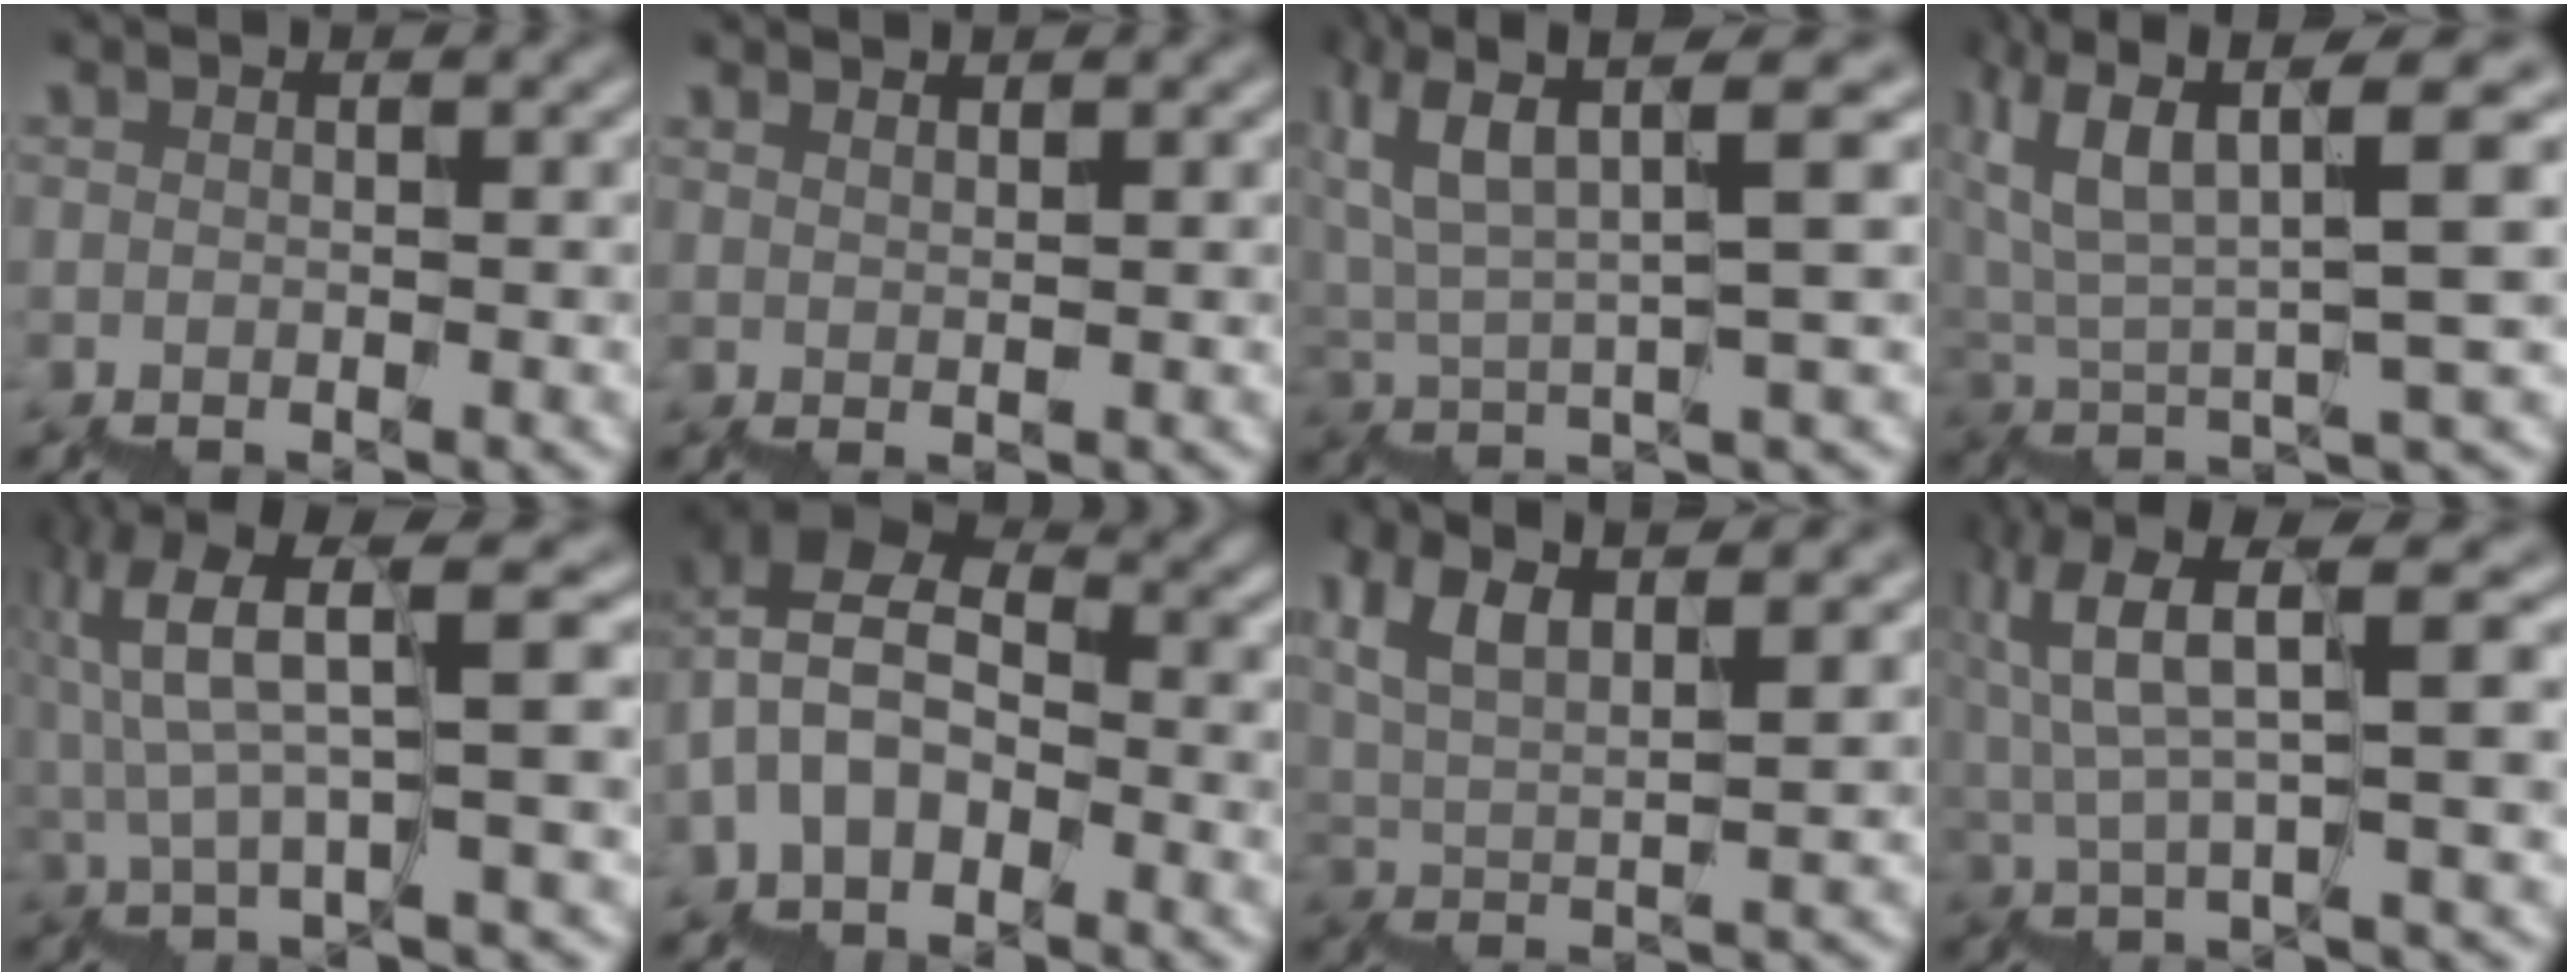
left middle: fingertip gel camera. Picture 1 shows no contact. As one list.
[{"total": 1.3, "force": [1.1, 0.2, 0.6], "torque": [0.010, 0.000, 0.021]}, {"total": 5.7, "force": [3.7, 0.2, 4.3], "torque": [-0.086, 0.015, 0.067]}, {"total": 7.0, "force": [4.1, 0.8, 5.6], "torque": [-0.097, 0.017, 0.076]}, {"total": 8.6, "force": [3.0, 1.6, 7.9], "torque": [-0.155, 0.035, 0.060]}, {"total": 6.6, "force": [-0.7, 4.8, 4.5], "torque": [-0.066, 0.034, -0.004]}, {"total": 6.4, "force": [4.5, 1.4, 4.3], "torque": [-0.066, 0.025, 0.082]}, {"total": 8.0, "force": [3.7, 1.2, 7.0], "torque": [-0.126, 0.031, 0.070]}]